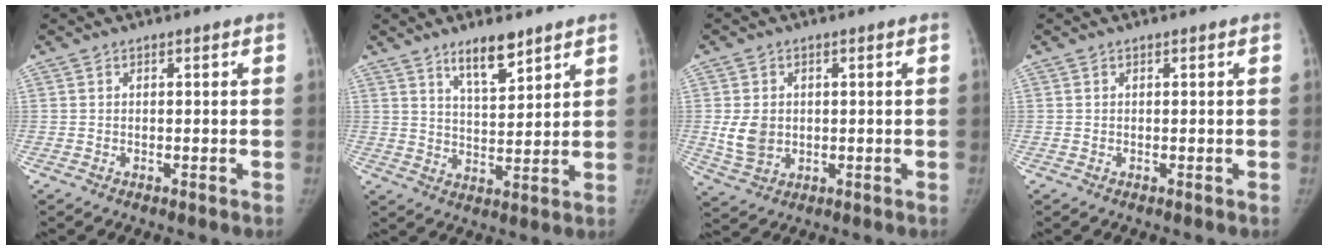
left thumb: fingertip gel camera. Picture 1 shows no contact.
{"total": 7.9, "force": [5.6, 2.4, 5.0], "torque": [-0.067, -0.040, 0.098]}
{"total": 6.2, "force": [0.3, 4.9, 3.7], "torque": [-0.059, -0.006, 0.016]}
{"total": 0.0}